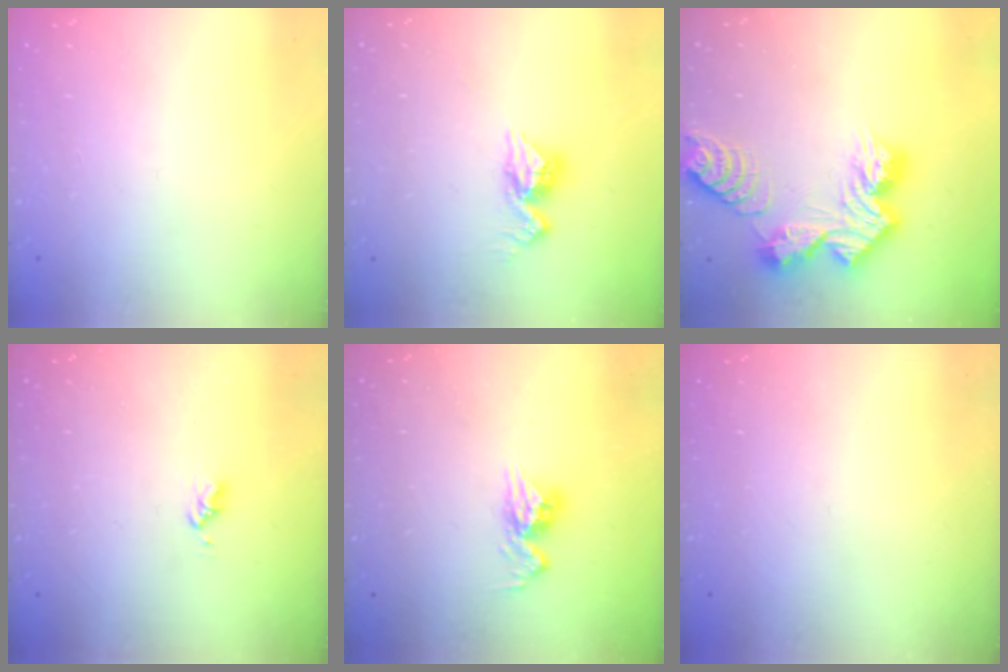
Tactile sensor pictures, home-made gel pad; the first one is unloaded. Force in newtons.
{"total": 9.3, "press": 9.3, "slide": 0.6}
{"total": 13.3, "press": 13.3, "slide": 1.3}
{"total": 2.6, "press": 2.6, "slide": 0.4}
{"total": 9.4, "press": 9.4, "slide": 0.9}
{"total": 0.0}